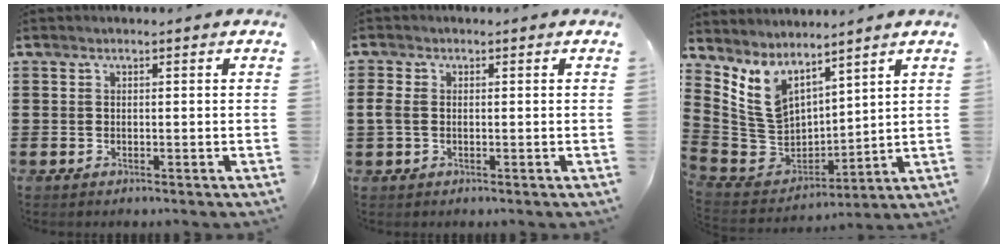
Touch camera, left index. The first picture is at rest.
{"total": 2.1, "force": [-0.2, 1.4, 1.6], "torque": [-0.048, 0.000, -0.010]}
{"total": 7.8, "force": [5.0, 4.6, 3.8], "torque": [-0.121, -0.037, 0.095]}